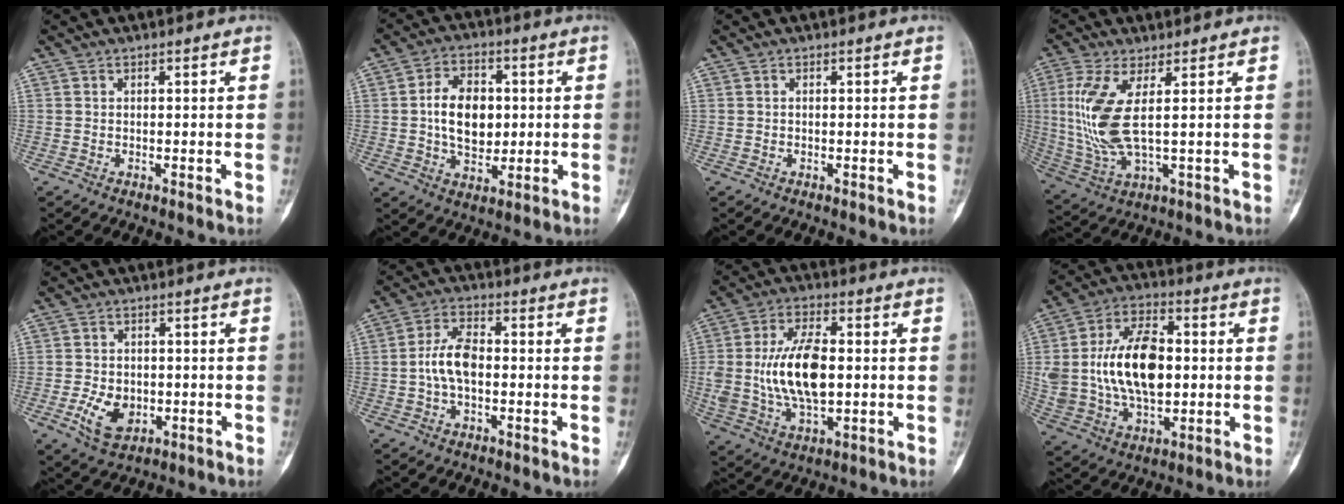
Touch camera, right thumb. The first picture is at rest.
{"total": 10.9, "force": [0.5, 7.3, 8.1], "torque": [-0.113, 0.004, 0.008]}
{"total": 0.0}
{"total": 11.3, "force": [1.9, 3.3, 10.6], "torque": [-0.269, -0.013, 0.046]}
{"total": 7.0, "force": [-1.9, 4.9, 4.7], "torque": [-0.071, -0.001, -0.025]}
{"total": 7.2, "force": [-0.7, 3.9, 6.0], "torque": [-0.119, 0.022, -0.021]}
{"total": 15.0, "force": [0.2, 7.8, 12.8], "torque": [-0.239, 0.005, 0.007]}
{"total": 19.6, "force": [0.9, 11.8, 15.7], "torque": [-0.281, 0.012, 0.022]}